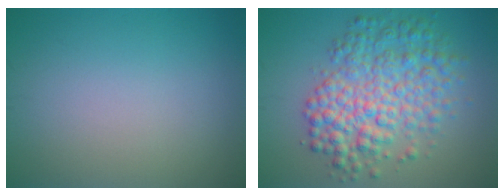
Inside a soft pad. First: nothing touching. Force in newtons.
{"total": 7.2, "press": 7.2, "slide": 0.1}